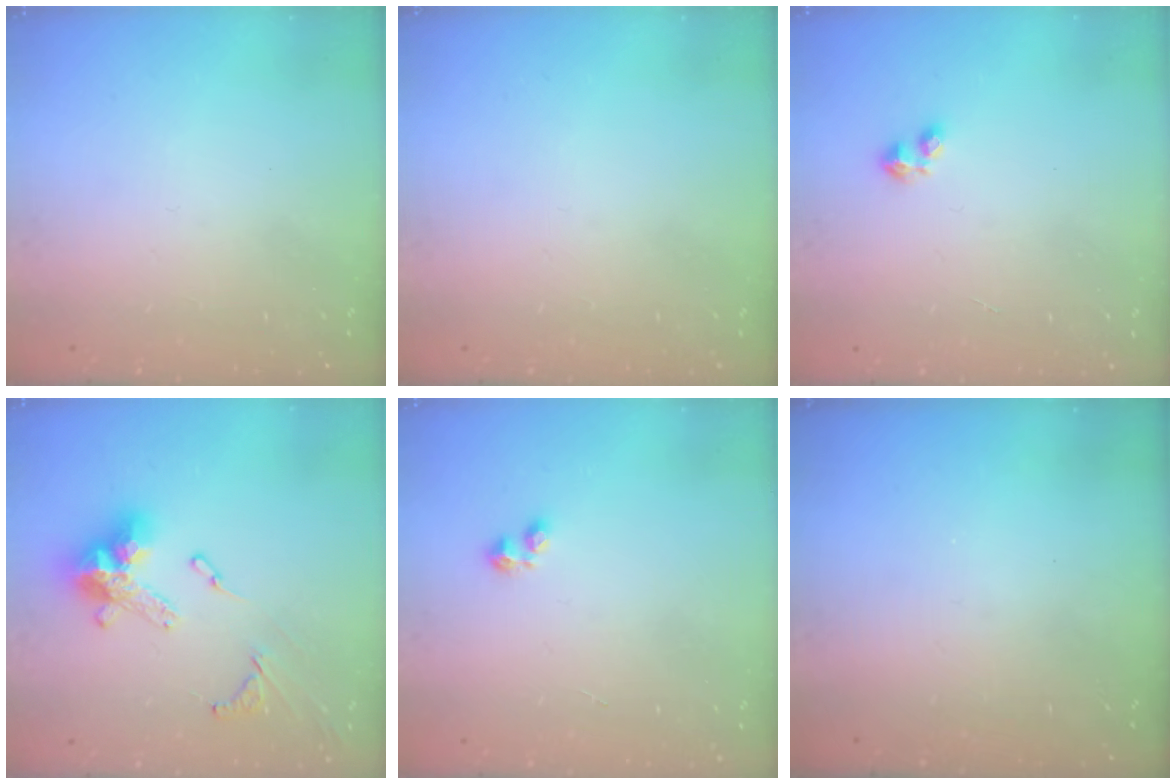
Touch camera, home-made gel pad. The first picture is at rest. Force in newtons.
{"total": 0.0}
{"total": 2.0, "press": 2.0, "slide": 0.4}
{"total": 14.8, "press": 14.7, "slide": 1.6}
{"total": 2.9, "press": 2.8, "slide": 0.5}
{"total": 0.0}